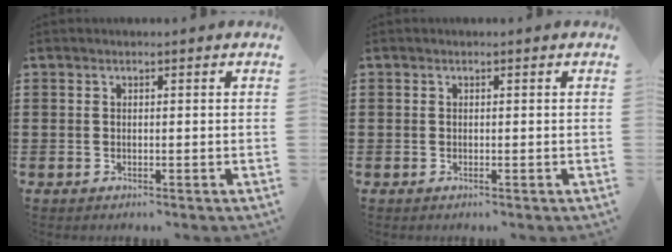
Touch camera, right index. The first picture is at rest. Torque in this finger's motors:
{"motor_torque": [0.32, 0.38, 0.04, 0.00]}